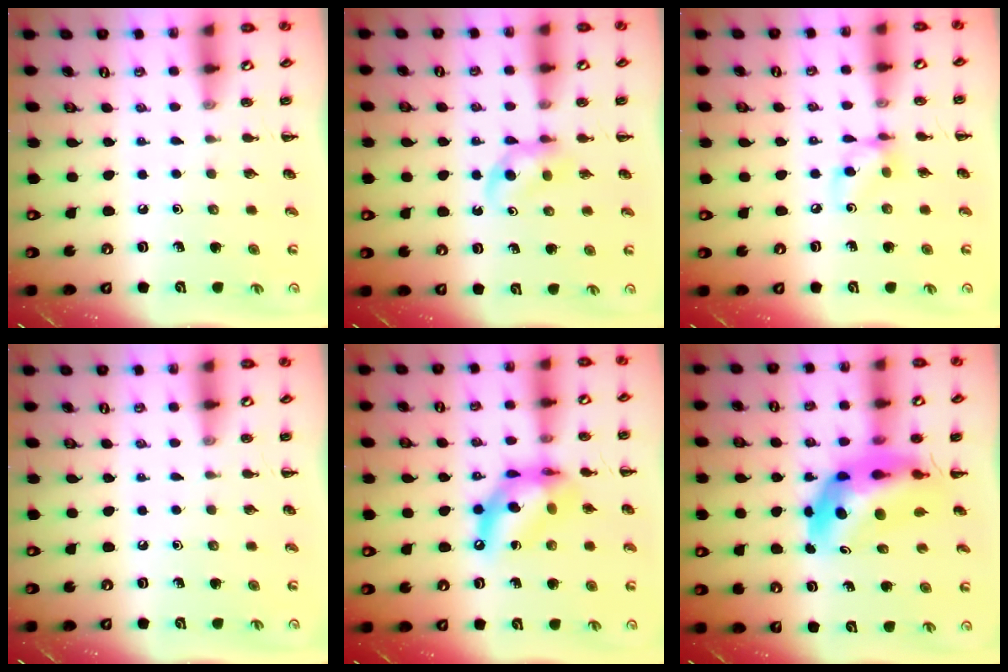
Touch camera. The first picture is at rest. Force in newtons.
{"total": 3.5, "press": 3.1, "slide": 1.6}
{"total": 7.4, "press": 7.4, "slide": 0.4}
{"total": 0.0}
{"total": 12.6, "press": 12.1, "slide": 3.3}
{"total": 12.1, "press": 11.4, "slide": 3.9}